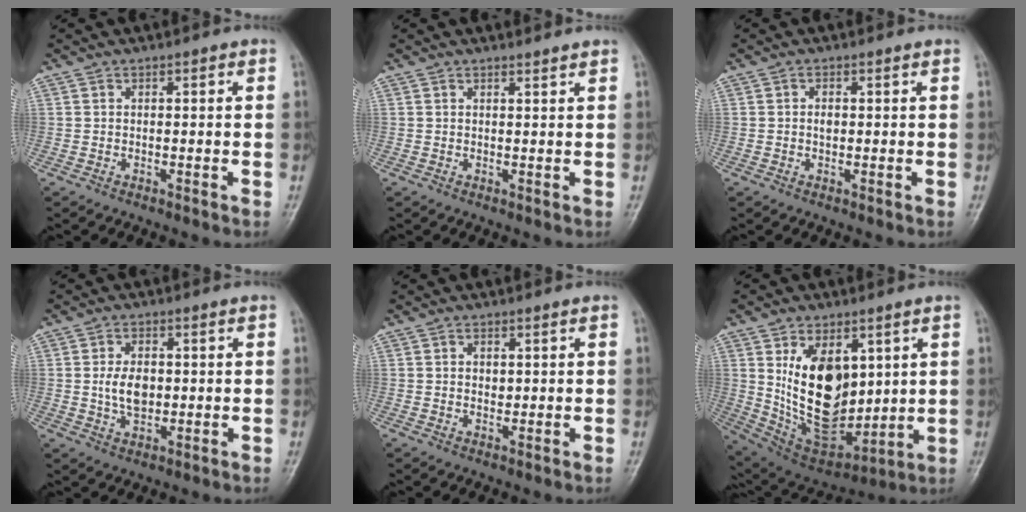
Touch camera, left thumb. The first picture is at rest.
{"total": 1.1, "force": [1.0, -0.3, 0.1], "torque": [-0.007, -0.011, 0.017]}
{"total": 1.2, "force": [0.2, 0.7, 1.0], "torque": [-0.014, 0.001, 0.003]}
{"total": 5.5, "force": [0.4, 3.3, 4.4], "torque": [-0.076, -0.001, 0.011]}
{"total": 1.7, "force": [0.6, 1.0, 1.2], "torque": [-0.015, -0.003, 0.011]}
{"total": 18.4, "force": [3.8, 11.1, 14.2], "torque": [-0.197, -0.032, 0.097]}